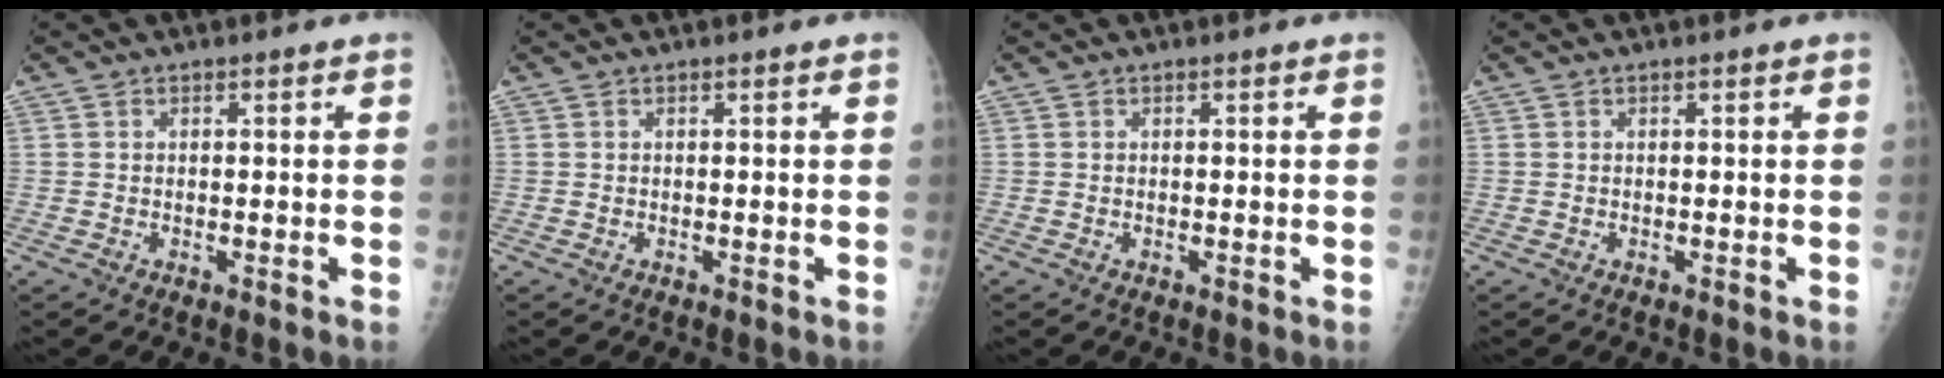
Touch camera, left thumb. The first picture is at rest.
{"total": 0.0}
{"total": 0.0}
{"total": 0.0}